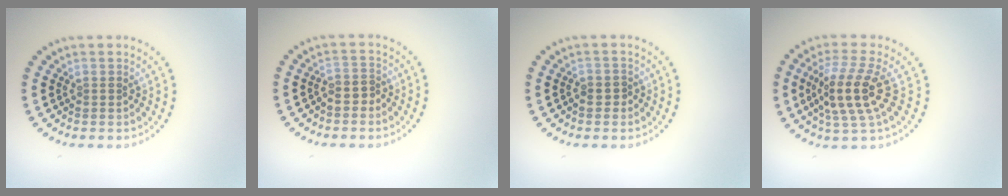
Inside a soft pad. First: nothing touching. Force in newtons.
{"total": 1.3, "press": 1.1, "slide": 0.7}
{"total": 1.1, "press": 0.9, "slide": 0.7}
{"total": 4.4, "press": 3.6, "slide": 2.4}